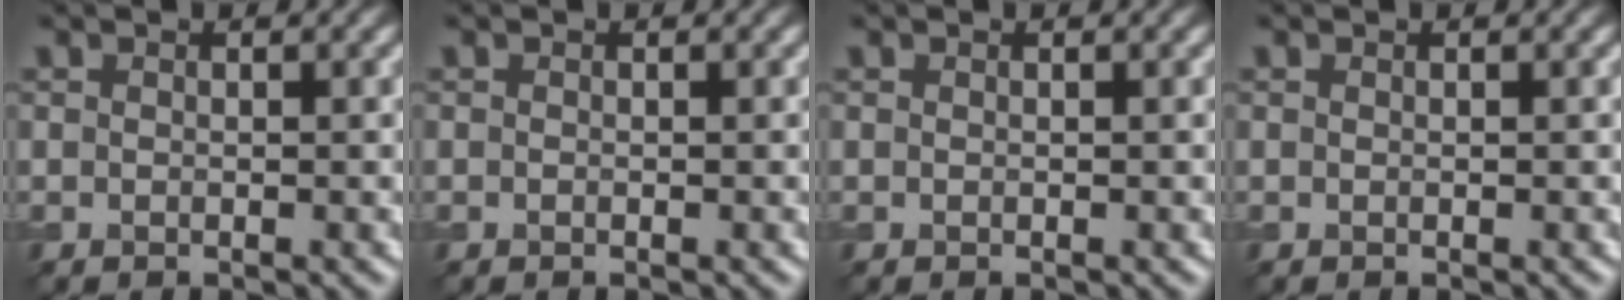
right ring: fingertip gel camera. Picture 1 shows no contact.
{"total": 0.0}
{"total": 0.0}
{"total": 0.0}